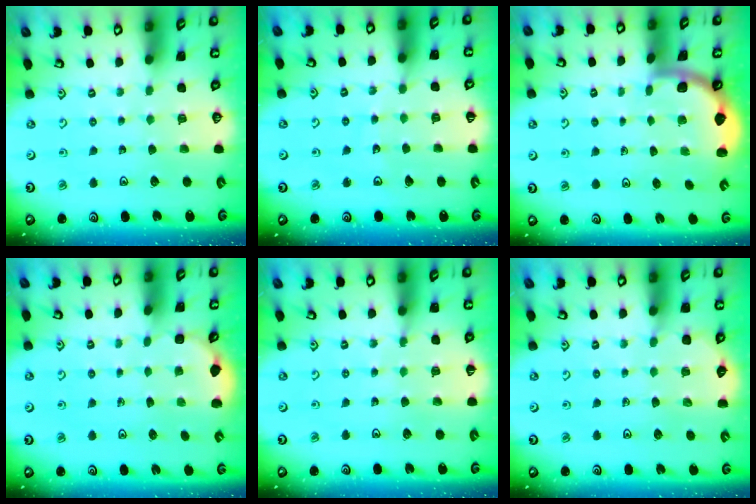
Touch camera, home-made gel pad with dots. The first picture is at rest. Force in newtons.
{"total": 3.1, "press": 3.1, "slide": 0.5}
{"total": 1.6, "press": 1.6, "slide": 0.1}
{"total": 2.2, "press": 1.7, "slide": 1.3}
{"total": 6.3, "press": 6.3, "slide": 0.6}
{"total": 4.1, "press": 4.0, "slide": 0.7}